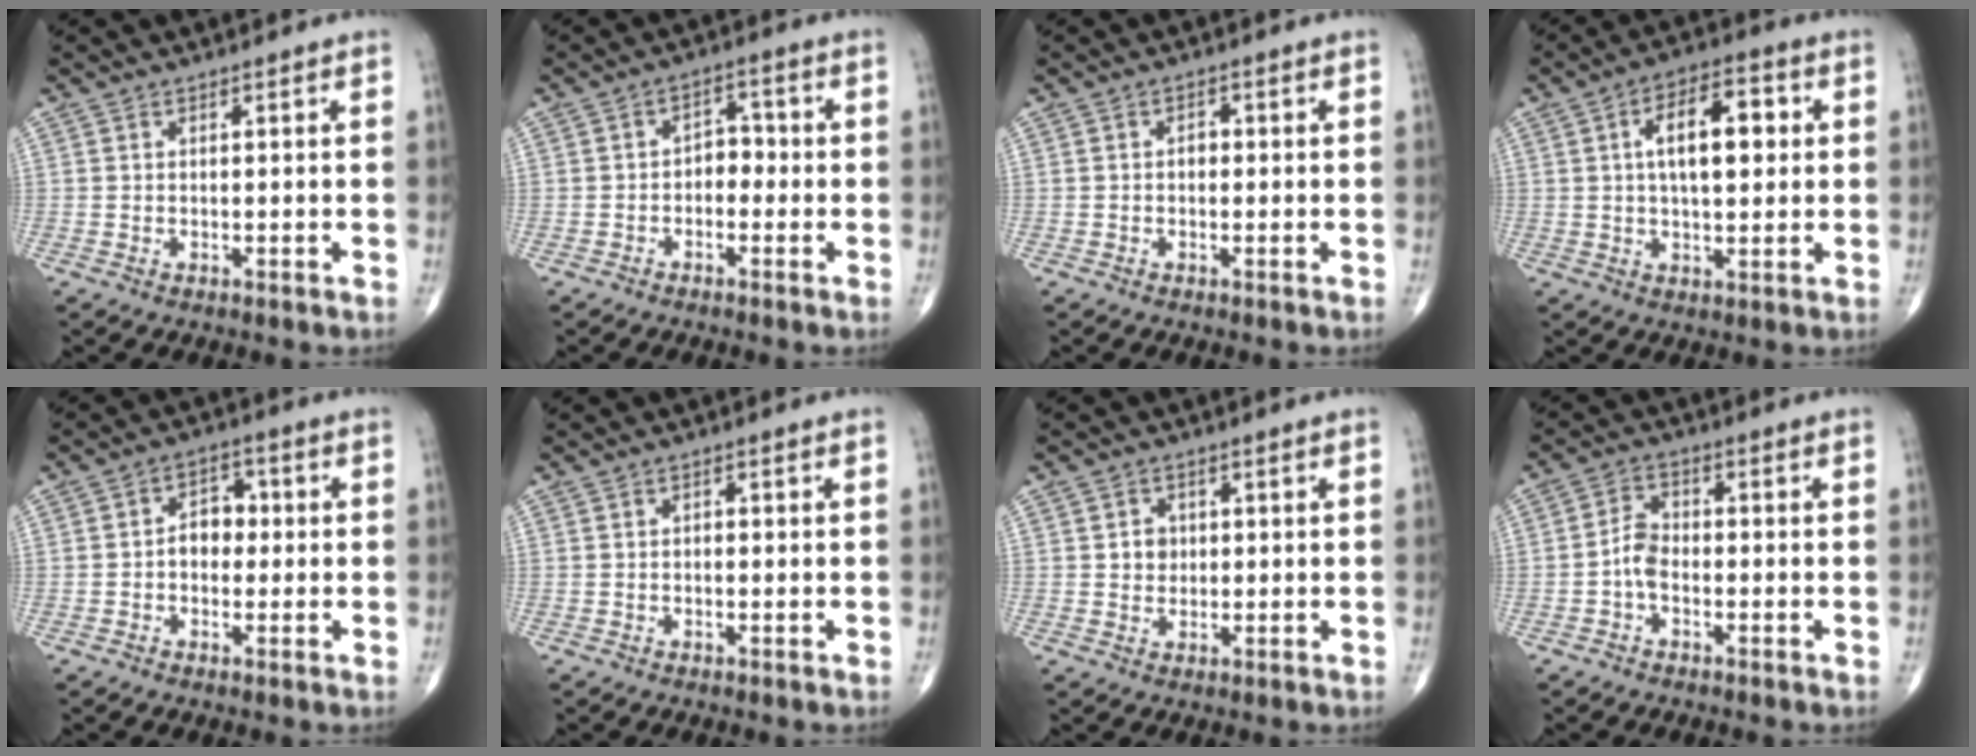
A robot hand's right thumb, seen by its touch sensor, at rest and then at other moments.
{"total": 3.8, "force": [-0.9, 2.7, 2.5], "torque": [-0.018, 0.020, -0.027]}
{"total": 1.5, "force": [-0.1, 1.1, 1.0], "torque": [-0.008, 0.005, -0.007]}
{"total": 11.6, "force": [2.1, 5.6, 10.0], "torque": [-0.141, 0.013, 0.028]}
{"total": 5.1, "force": [-0.2, 3.8, 3.4], "torque": [-0.029, 0.018, -0.014]}
{"total": 0.8, "force": [0.0, 0.5, 0.6], "torque": [-0.004, 0.002, -0.004]}
{"total": 3.1, "force": [0.4, 2.7, 1.4], "torque": [-0.003, 0.002, 0.005]}
{"total": 3.9, "force": [-1.4, 2.4, 2.8], "torque": [-0.047, 0.018, -0.034]}